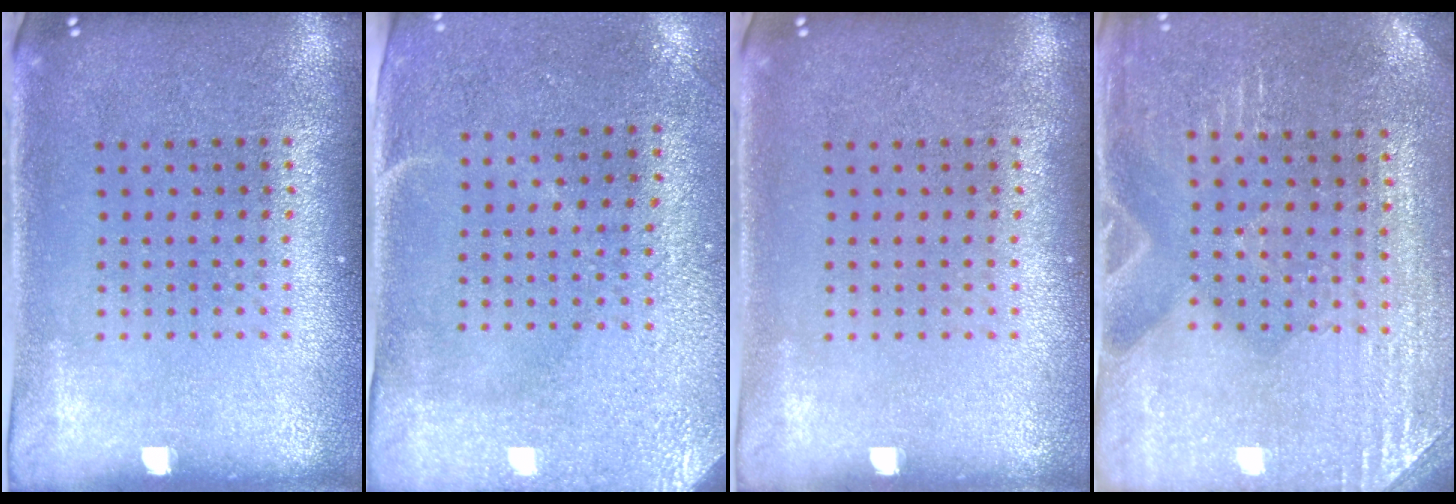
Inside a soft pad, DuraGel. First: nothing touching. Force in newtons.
{"total": 2.9, "press": 2.4, "slide": 1.6}
{"total": 0.0}
{"total": 3.0, "press": 2.9, "slide": 0.2}